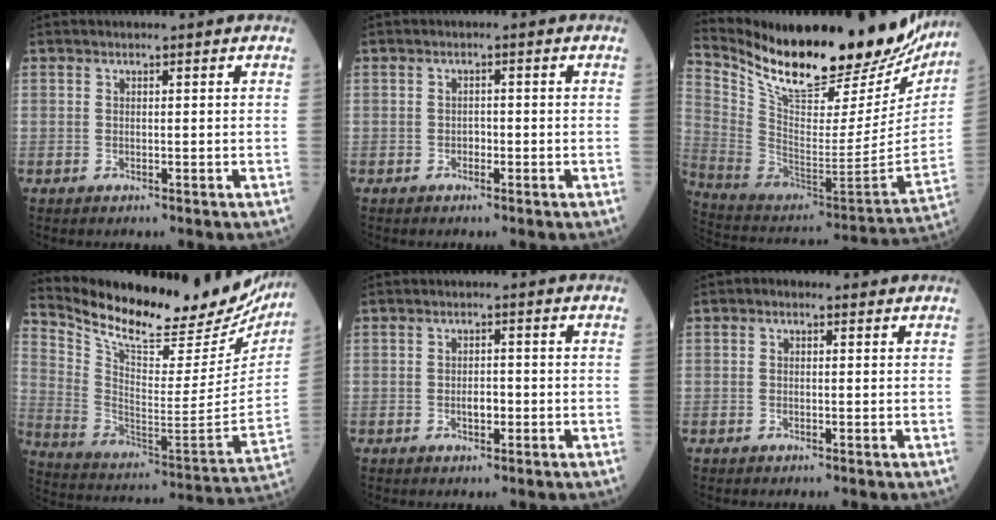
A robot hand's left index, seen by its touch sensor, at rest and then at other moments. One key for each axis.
{"total": 0.9, "fx": -0.6, "fy": 0.5, "fz": 0.4, "tx": -0.003, "ty": 0.000, "tz": -0.014}
{"total": 30.4, "fx": 25.0, "fy": 8.3, "fz": 15.1, "tx": -0.264, "ty": -0.057, "tz": 0.369}
{"total": 28.3, "fx": 24.7, "fy": 7.1, "fz": 11.8, "tx": -0.209, "ty": -0.063, "tz": 0.346}
{"total": 2.0, "fx": -0.8, "fy": 1.0, "fz": 1.6, "tx": -0.024, "ty": 0.000, "tz": -0.013}
{"total": 1.3, "fx": 0.5, "fy": 1.0, "fz": 0.7, "tx": -0.013, "ty": 0.010, "tz": 0.002}